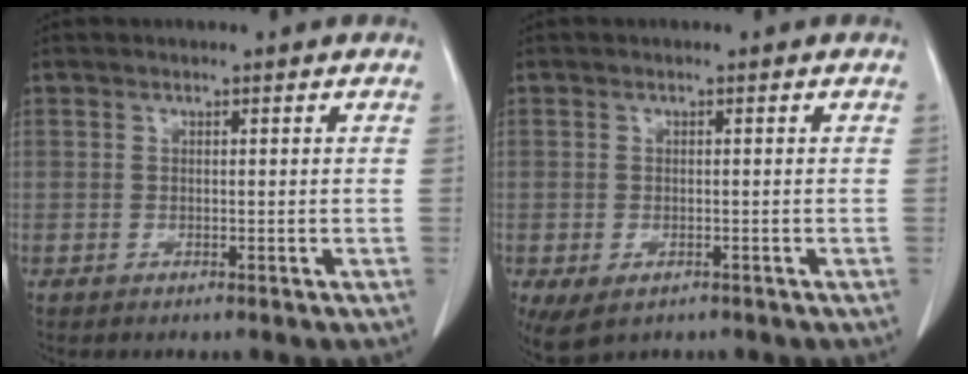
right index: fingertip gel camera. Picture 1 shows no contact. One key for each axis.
{"total": 7.9, "fx": -3.8, "fy": 5.1, "fz": 4.8, "tx": -0.120, "ty": -0.010, "tz": -0.054}